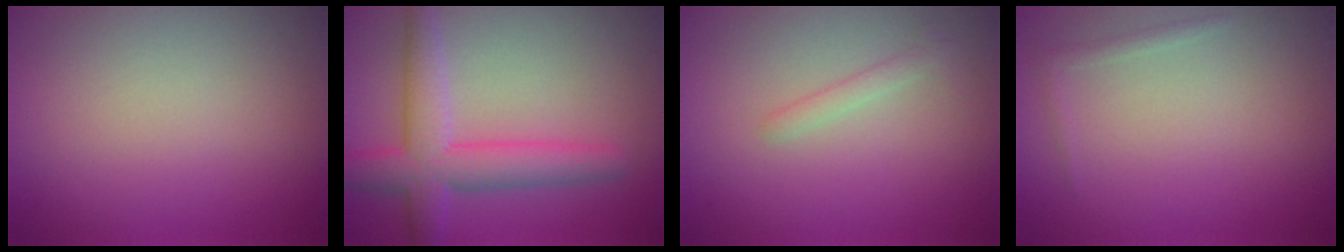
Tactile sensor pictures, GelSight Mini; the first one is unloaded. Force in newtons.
{"total": 5.4, "press": 5.4, "slide": 0.3}
{"total": 1.1, "press": 1.1, "slide": 0.0}
{"total": 0.8, "press": 0.8, "slide": 0.1}